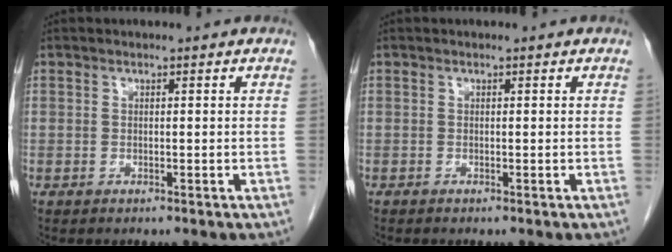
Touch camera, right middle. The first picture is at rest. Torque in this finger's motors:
{"motor_torque": [-0.17, 0.05, 0.01, -0.01]}